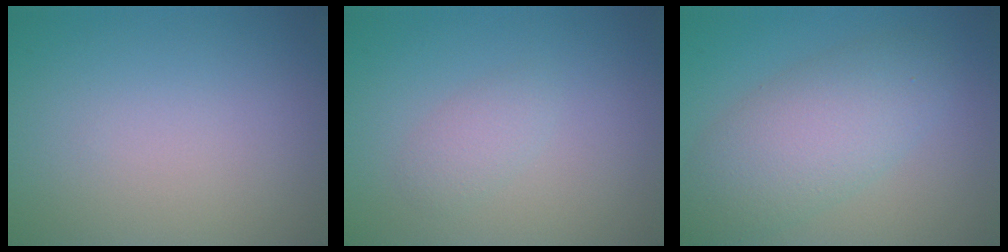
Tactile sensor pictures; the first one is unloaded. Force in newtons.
{"total": 1.5, "press": 1.5, "slide": 0.0}
{"total": 6.0, "press": 6.0, "slide": 0.3}